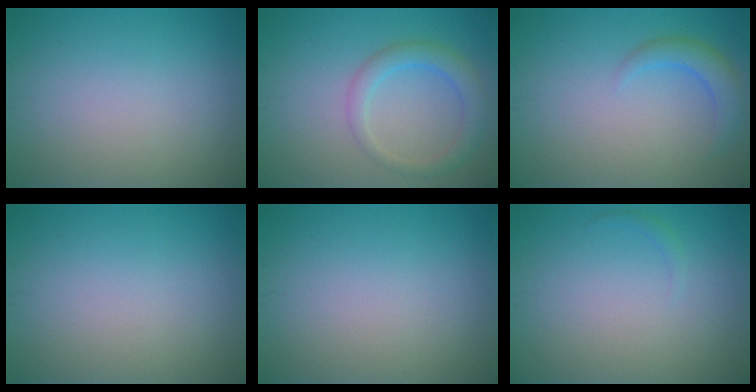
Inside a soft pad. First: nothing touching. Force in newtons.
{"total": 3.1, "press": 3.1, "slide": 0.2}
{"total": 2.6, "press": 2.5, "slide": 0.2}
{"total": 0.0}
{"total": 0.0}
{"total": 0.6, "press": 0.6, "slide": 0.1}